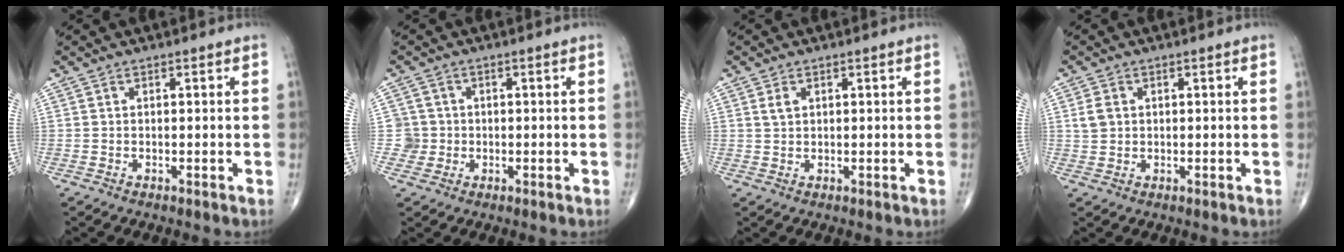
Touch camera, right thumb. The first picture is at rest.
{"total": 3.2, "force": [-0.3, 3.1, -0.4], "torque": [0.033, 0.010, -0.011]}
{"total": 1.7, "force": [0.7, 1.1, 1.1], "torque": [-0.017, 0.001, 0.016]}
{"total": 2.9, "force": [0.6, 2.3, 1.6], "torque": [-0.026, 0.002, 0.016]}